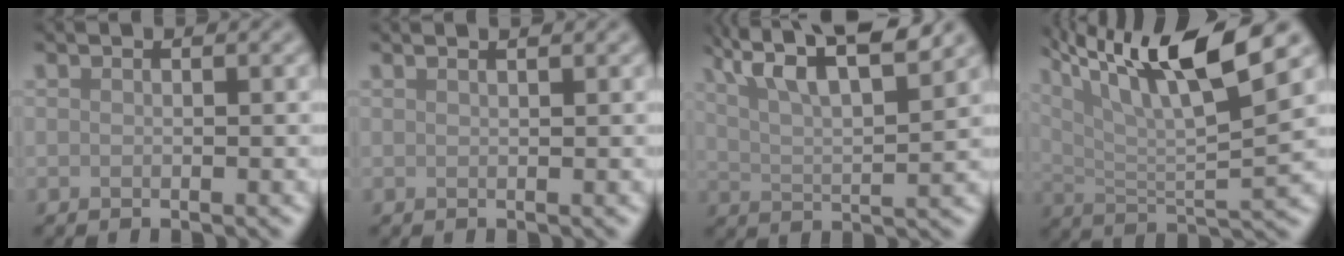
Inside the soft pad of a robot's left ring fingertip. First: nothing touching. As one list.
[{"total": 1.8, "force": [1.3, 0.8, 1.0], "torque": [0.000, -0.001, -0.007]}, {"total": 9.2, "force": [5.8, 2.6, 6.6], "torque": [-0.105, 0.023, 0.071]}, {"total": 12.3, "force": [7.3, 2.3, 9.6], "torque": [-0.163, 0.010, 0.133]}]